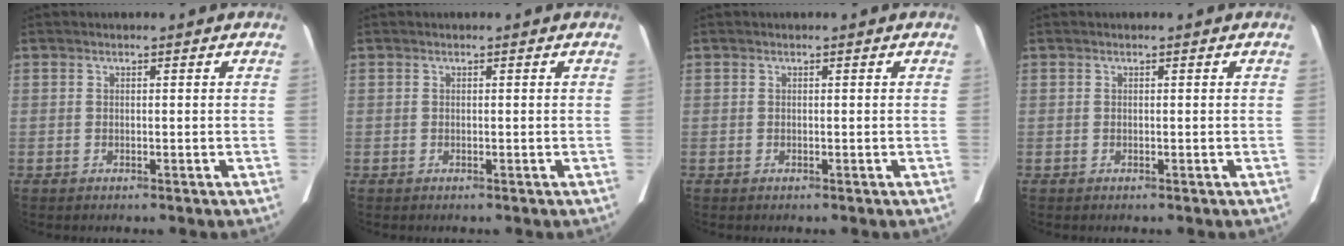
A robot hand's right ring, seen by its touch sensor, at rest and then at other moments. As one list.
[{"total": 0.0}, {"total": 0.0}, {"total": 0.0}]